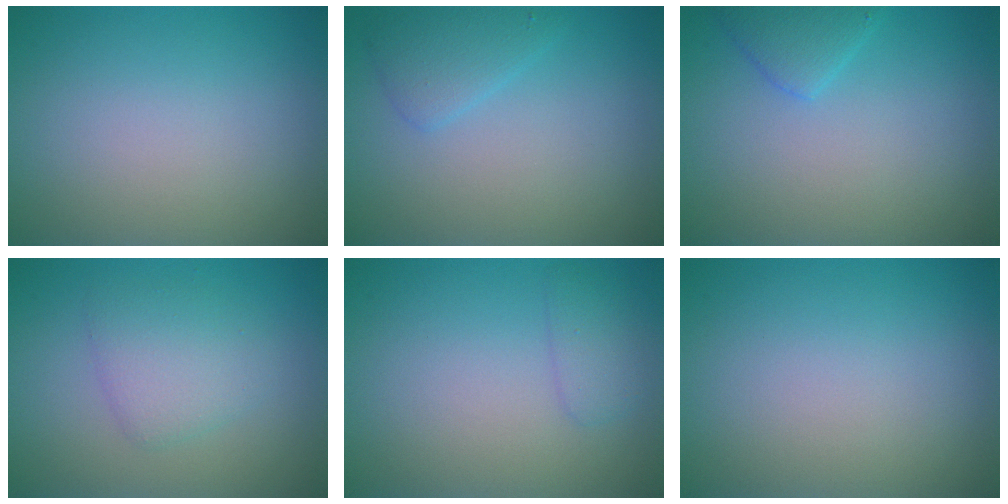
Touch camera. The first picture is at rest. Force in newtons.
{"total": 2.1, "press": 2.1, "slide": 0.0}
{"total": 2.1, "press": 2.1, "slide": 0.1}
{"total": 2.8, "press": 2.8, "slide": 0.2}
{"total": 1.5, "press": 1.5, "slide": 0.1}
{"total": 0.0}